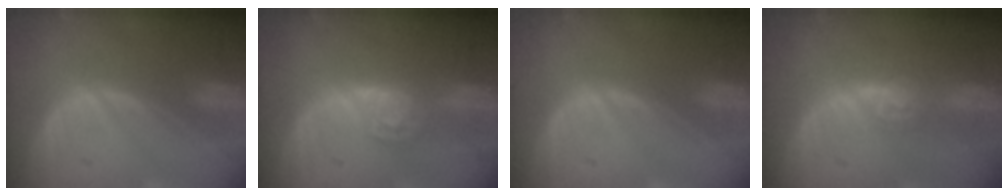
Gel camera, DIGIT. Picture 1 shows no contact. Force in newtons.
{"total": 4.8, "press": 4.2, "slide": 2.3}
{"total": 0.0}
{"total": 4.5, "press": 3.9, "slide": 2.3}